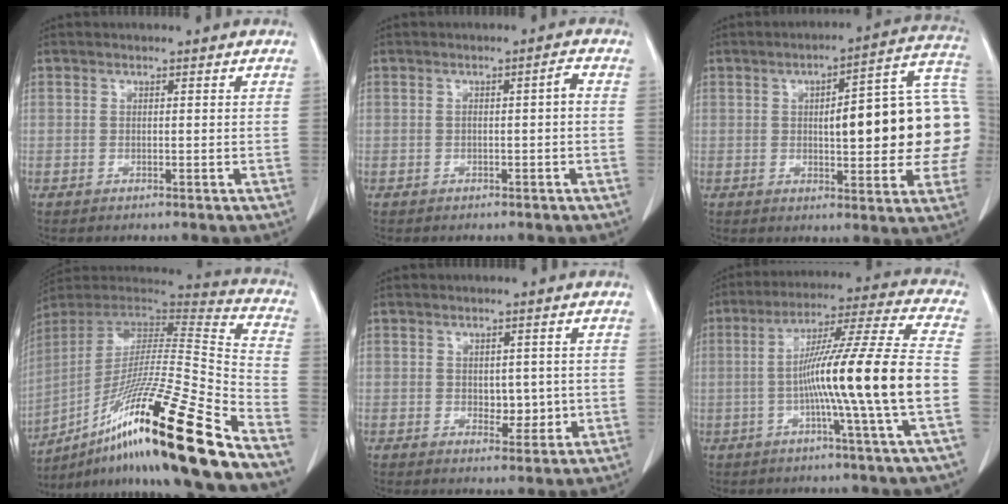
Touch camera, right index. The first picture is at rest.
{"total": 1.5, "force": [-0.3, 0.1, 1.5], "torque": [-0.020, 0.005, -0.005]}
{"total": 19.9, "force": [0.6, 4.8, 19.3], "torque": [-0.203, 0.039, 0.013]}
{"total": 30.9, "force": [-19.1, 1.0, 24.3], "torque": [-0.389, -0.040, -0.334]}
{"total": 3.5, "force": [-0.2, 2.2, 2.7], "torque": [-0.029, -0.002, 0.004]}
{"total": 16.7, "force": [-3.3, -2.1, 16.2], "torque": [-0.267, 0.005, -0.065]}